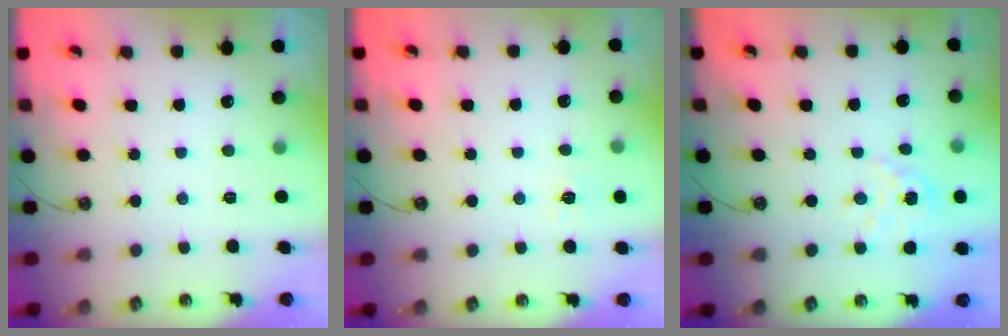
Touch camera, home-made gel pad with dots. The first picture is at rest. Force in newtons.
{"total": 5.7, "press": 5.7, "slide": 0.5}
{"total": 3.8, "press": 3.8, "slide": 0.4}